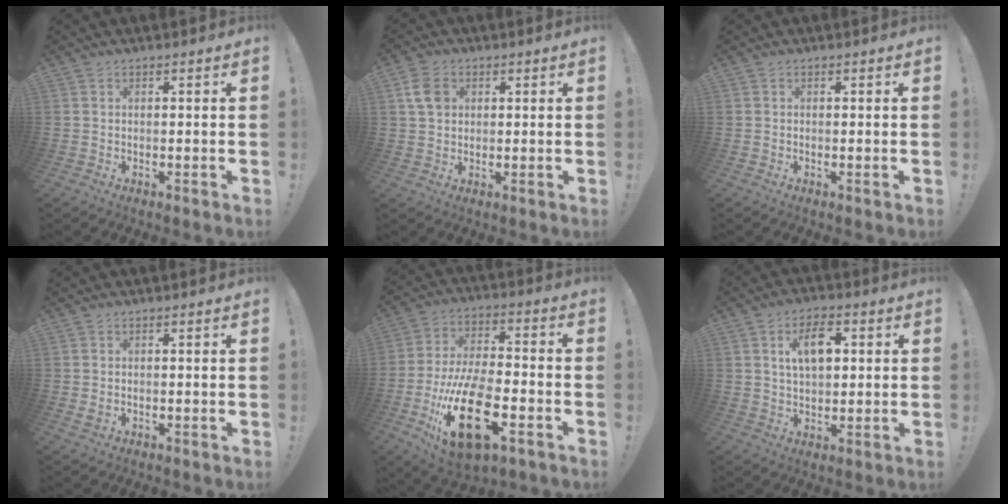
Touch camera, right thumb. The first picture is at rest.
{"total": 6.3, "force": [1.9, 5.0, 3.4], "torque": [-0.047, 0.007, 0.038]}
{"total": 0.0}
{"total": 0.9, "force": [0.4, 0.6, 0.4], "torque": [-0.009, 0.003, 0.008]}
{"total": 23.0, "force": [-9.0, 11.0, 18.1], "torque": [-0.362, 0.044, -0.140]}
{"total": 8.9, "force": [2.6, 5.0, 6.8], "torque": [-0.097, 0.000, 0.042]}